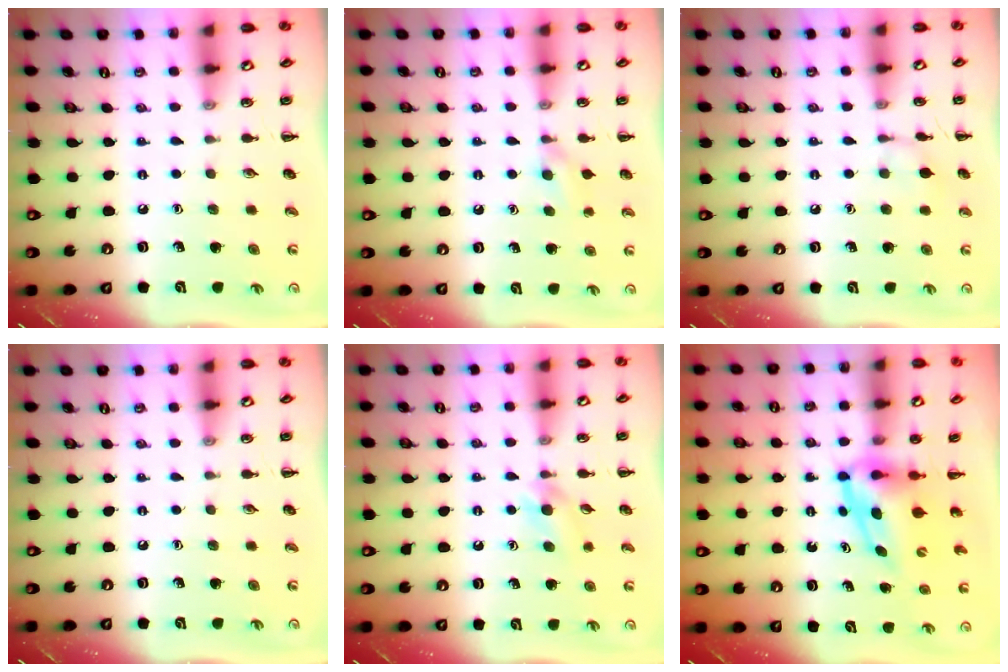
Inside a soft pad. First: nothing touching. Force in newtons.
{"total": 4.9, "press": 4.6, "slide": 1.8}
{"total": 6.2, "press": 5.9, "slide": 1.9}
{"total": 0.0}
{"total": 5.5, "press": 5.0, "slide": 2.2}
{"total": 5.7, "press": 5.7, "slide": 0.9}